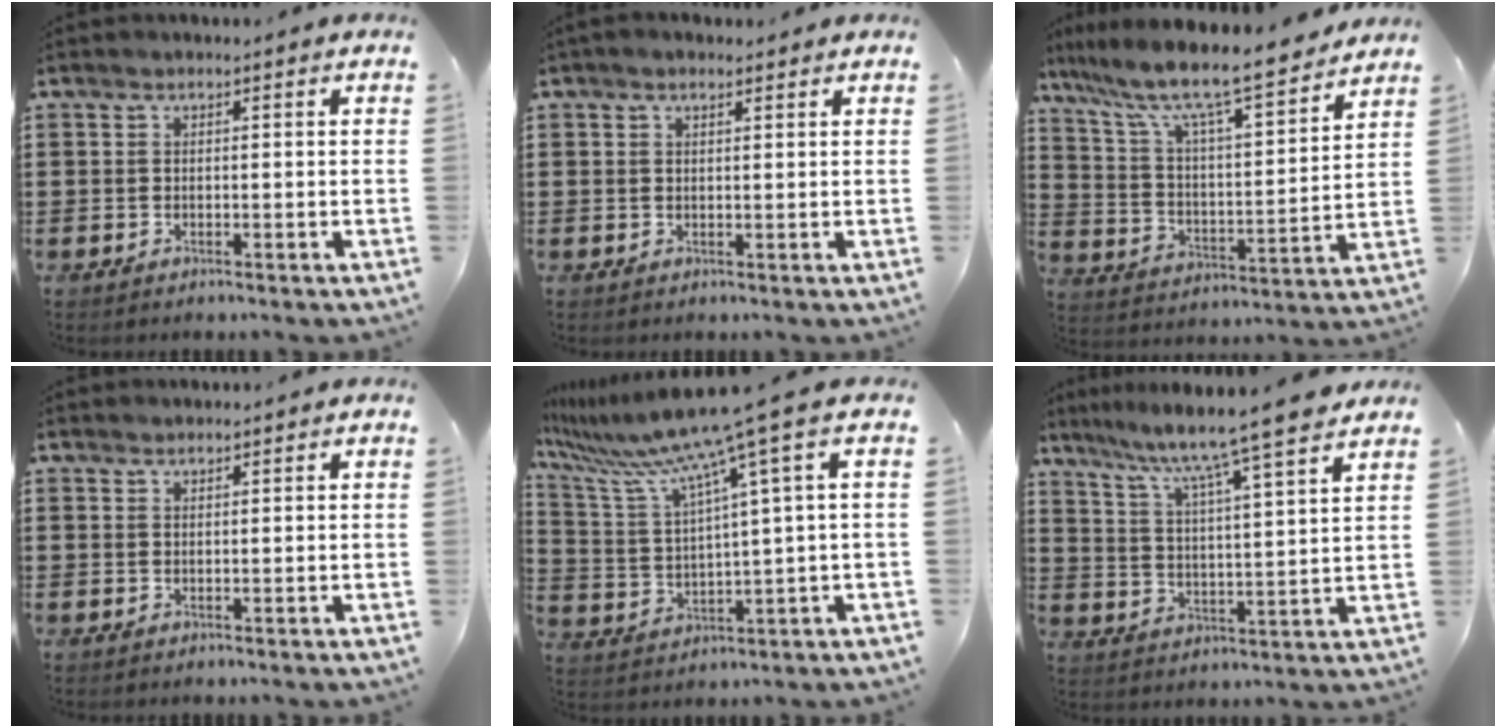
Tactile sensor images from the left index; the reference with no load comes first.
{"total": 1.4, "force": [1.1, 0.4, 0.7], "torque": [-0.015, 0.003, 0.020]}
{"total": 9.3, "force": [7.9, 0.7, 4.8], "torque": [-0.126, -0.057, 0.128]}
{"total": 0.9, "force": [0.9, 0.1, 0.1], "torque": [-0.002, -0.001, 0.018]}
{"total": 10.7, "force": [7.3, -0.8, 7.8], "torque": [-0.193, -0.050, 0.110]}
{"total": 8.6, "force": [7.3, -1.4, 4.3], "torque": [-0.110, -0.051, 0.116]}